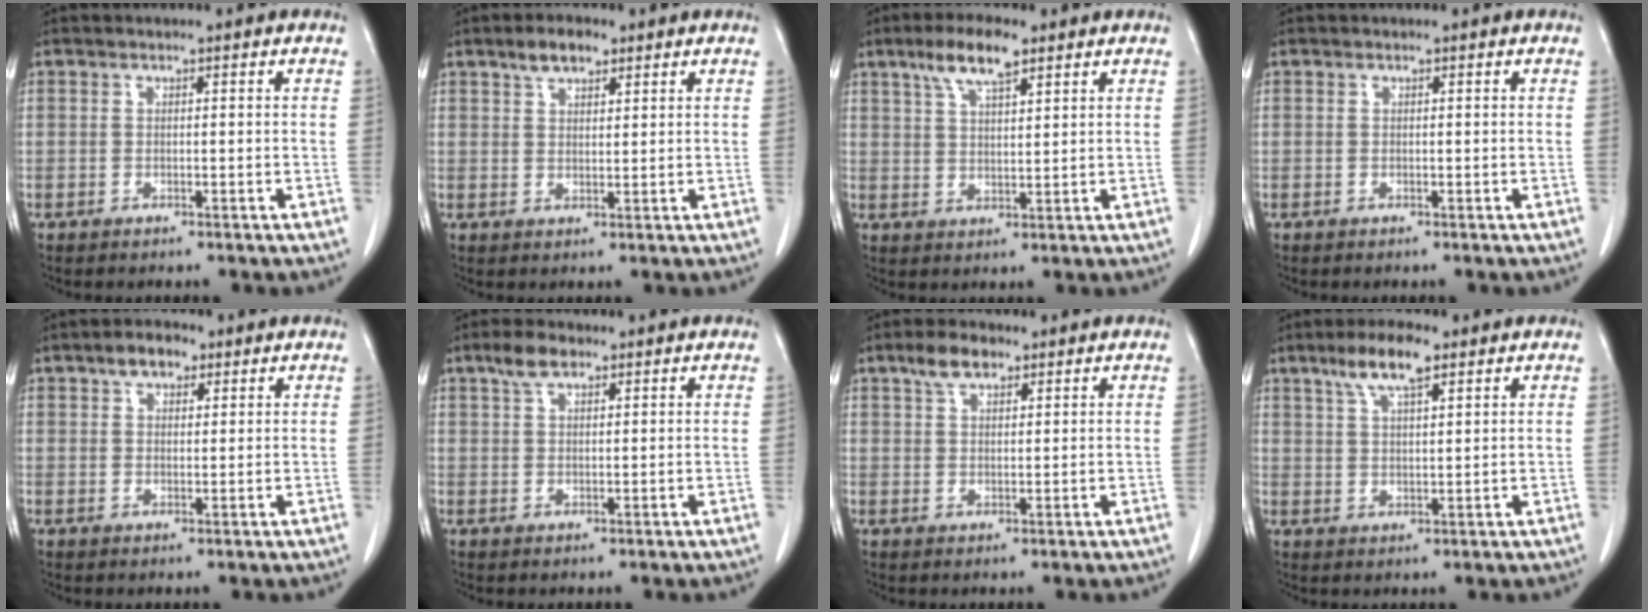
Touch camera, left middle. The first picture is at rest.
{"total": 4.0, "force": [2.7, 1.8, 2.4], "torque": [-0.046, 0.008, 0.049]}
{"total": 6.9, "force": [4.4, 1.7, 5.0], "torque": [-0.102, 0.011, 0.081]}
{"total": 0.0}
{"total": 4.0, "force": [2.4, 2.2, 2.3], "torque": [-0.042, 0.014, 0.040]}
{"total": 3.7, "force": [2.4, 1.6, 2.3], "torque": [-0.050, 0.010, 0.048]}
{"total": 4.4, "force": [2.9, 2.0, 2.7], "torque": [-0.057, 0.010, 0.057]}
{"total": 6.8, "force": [4.3, 1.5, 5.0], "torque": [-0.102, 0.011, 0.079]}